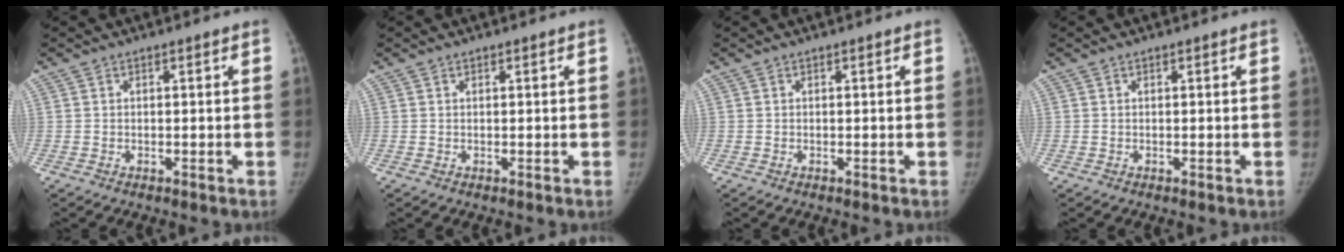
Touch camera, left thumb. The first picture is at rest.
{"total": 0.0}
{"total": 0.0}
{"total": 0.0}